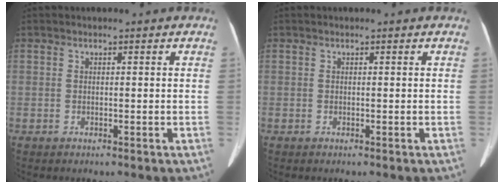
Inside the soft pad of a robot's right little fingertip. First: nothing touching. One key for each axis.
{"total": 0.0}